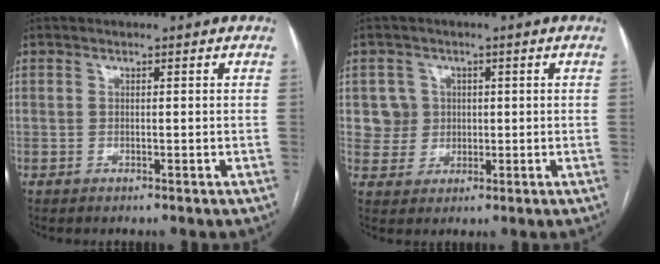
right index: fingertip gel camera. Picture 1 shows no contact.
{"total": 4.5, "force": [1.1, 4.3, -0.3], "torque": [0.016, 0.013, 0.024]}